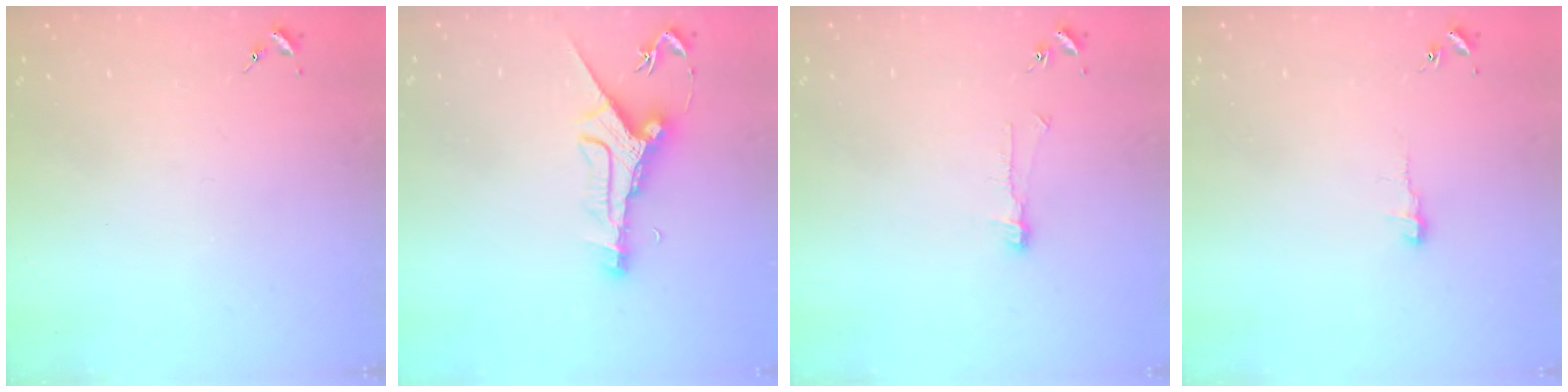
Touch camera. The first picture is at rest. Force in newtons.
{"total": 12.0, "press": 12.0, "slide": 0.6}
{"total": 6.8, "press": 6.7, "slide": 0.4}
{"total": 3.7, "press": 3.7, "slide": 0.3}